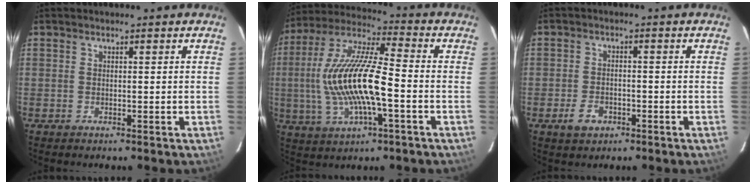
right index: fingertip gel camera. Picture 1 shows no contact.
{"total": 17.5, "force": [-2.5, 4.5, 16.7], "torque": [-0.333, 0.002, -0.048]}
{"total": 4.3, "force": [-2.3, 2.9, 2.2], "torque": [-0.051, 0.002, -0.038]}